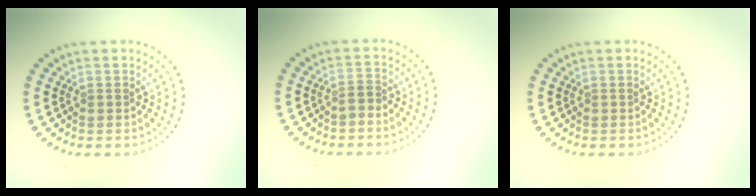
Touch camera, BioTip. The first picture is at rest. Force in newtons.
{"total": 0.8, "press": 0.5, "slide": 0.6}
{"total": 0.0}